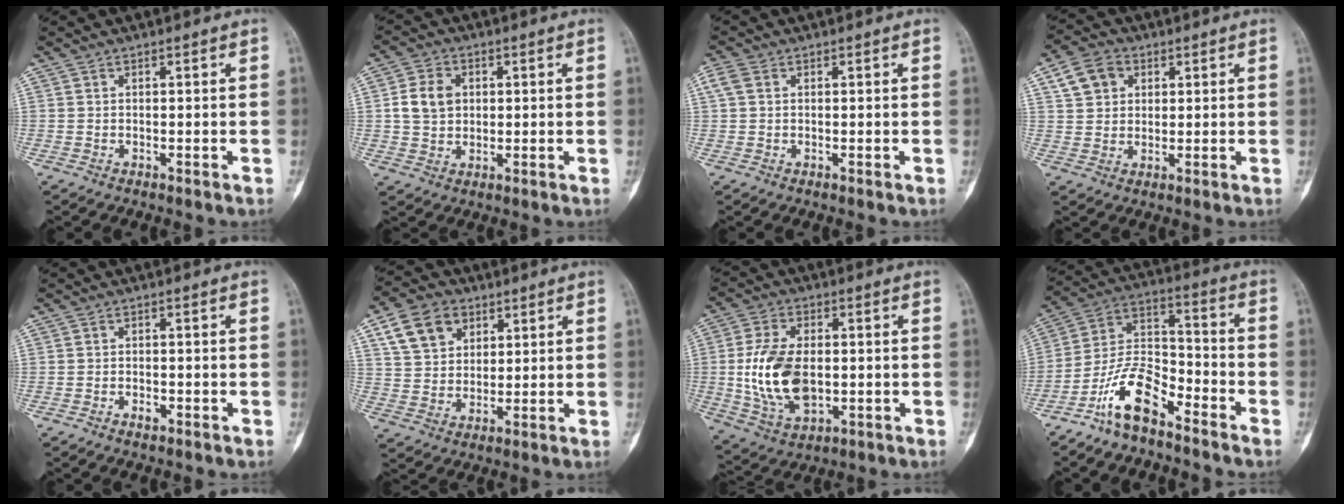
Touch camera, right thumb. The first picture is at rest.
{"total": 6.7, "force": [1.1, 5.4, 3.9], "torque": [-0.057, 0.002, 0.020]}
{"total": 2.6, "force": [1.0, 1.8, 1.6], "torque": [-0.040, 0.011, 0.020]}
{"total": 7.3, "force": [3.0, 5.7, 3.4], "torque": [-0.035, -0.001, 0.053]}
{"total": 1.6, "force": [-0.9, 0.9, 1.0], "torque": [-0.016, 0.007, -0.015]}
{"total": 10.7, "force": [5.0, 7.8, 5.3], "torque": [-0.066, -0.010, 0.094]}
{"total": 14.2, "force": [-0.5, 8.5, 11.4], "torque": [-0.217, -0.005, 0.000]}
{"total": 11.8, "force": [-8.1, 4.7, 7.2], "torque": [-0.137, 0.074, -0.161]}